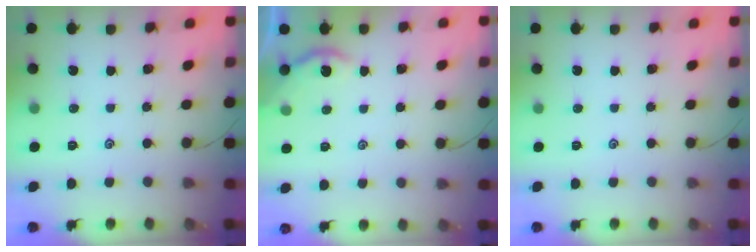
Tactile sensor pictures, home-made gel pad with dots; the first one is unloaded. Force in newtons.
{"total": 2.2, "press": 2.2, "slide": 0.2}
{"total": 0.0}